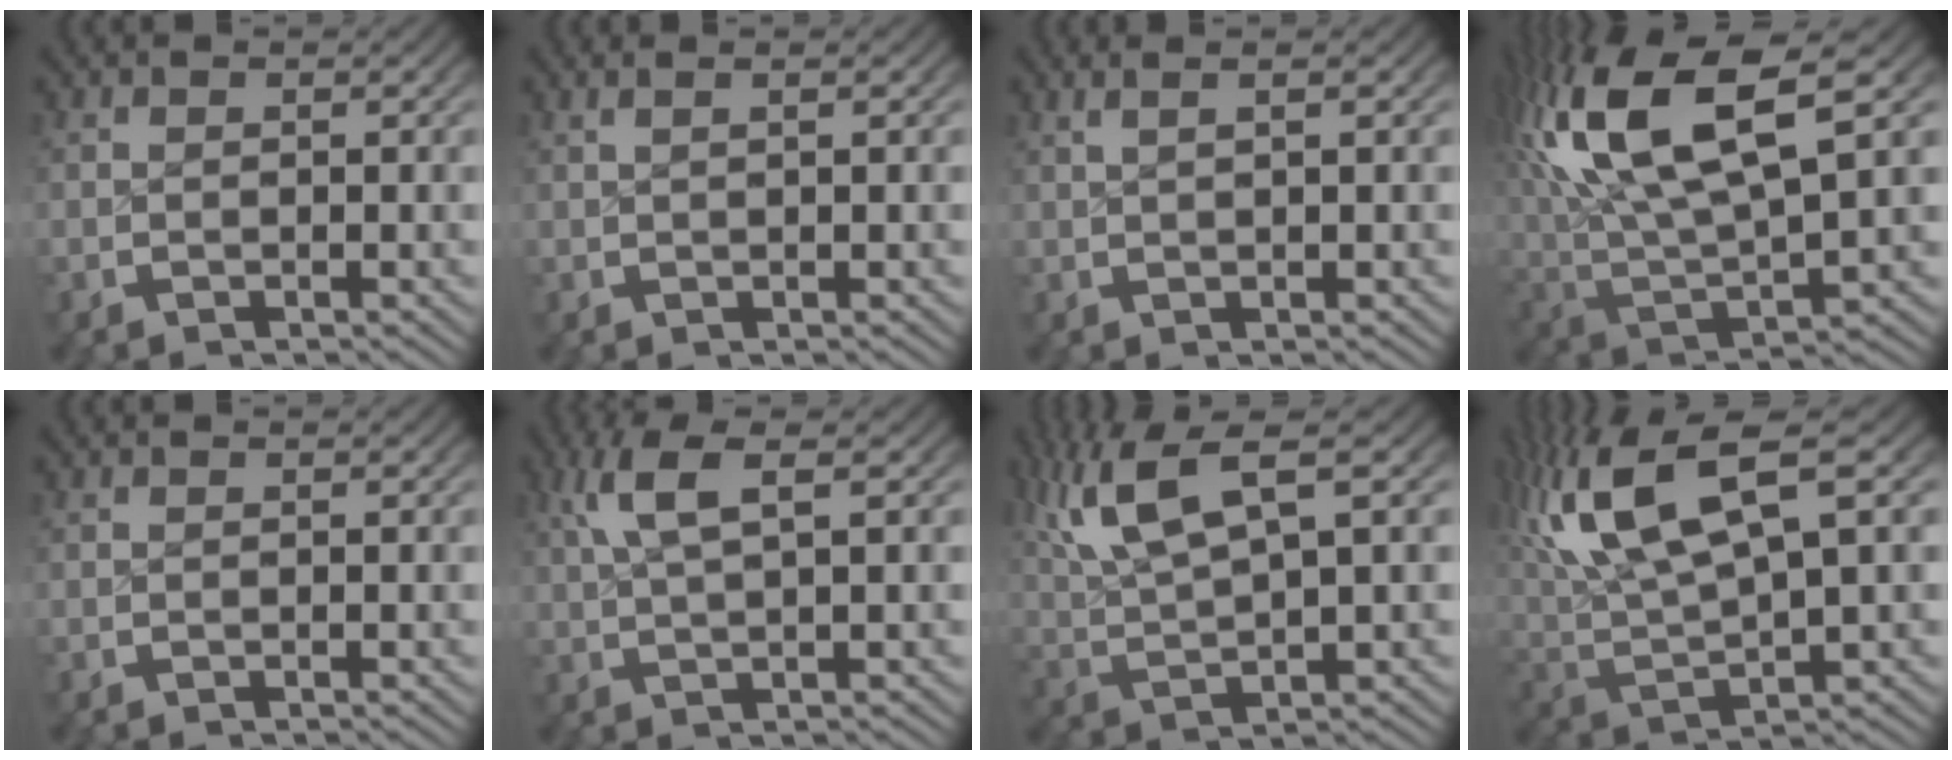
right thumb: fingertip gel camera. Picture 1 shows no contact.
{"total": 1.0, "force": [0.5, -0.1, 0.8], "torque": [-0.012, 0.003, 0.013]}
{"total": 1.7, "force": [1.0, 0.1, 1.4], "torque": [-0.016, 0.008, 0.021]}
{"total": 13.1, "force": [2.7, 7.2, 10.6], "torque": [-0.233, -0.017, 0.058]}
{"total": 0.0}
{"total": 4.4, "force": [2.2, 1.3, 3.6], "torque": [-0.074, 0.008, 0.043]}
{"total": 8.1, "force": [2.9, 4.6, 6.0], "torque": [-0.128, -0.003, 0.057]}
{"total": 11.6, "force": [3.1, 6.7, 8.9], "torque": [-0.196, -0.007, 0.058]}